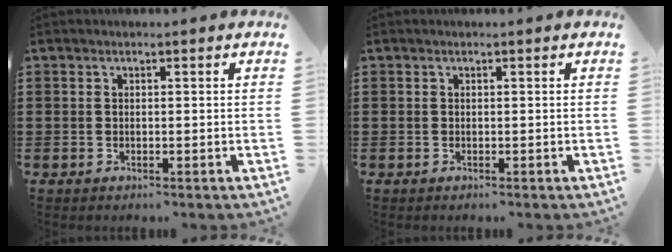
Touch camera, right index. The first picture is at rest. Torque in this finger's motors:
{"motor_torque": [0.19, -0.19, 0.00, 0.00]}